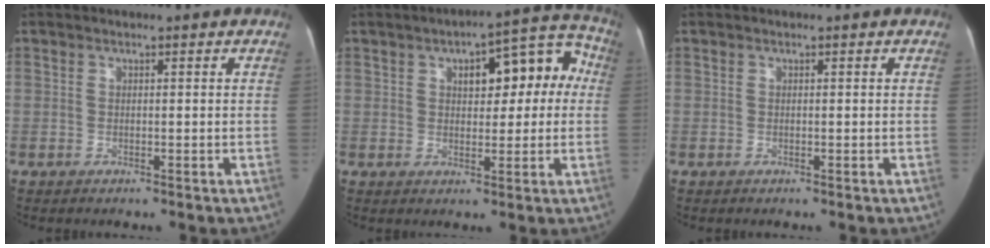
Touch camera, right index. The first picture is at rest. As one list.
[{"total": 11.8, "force": [2.3, 5.2, 10.3], "torque": [-0.121, 0.053, 0.034]}, {"total": 0.0}]